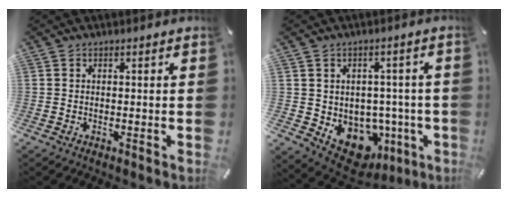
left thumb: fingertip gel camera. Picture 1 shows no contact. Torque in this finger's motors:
{"motor_torque": [0.97, 1.83, 0.45, -0.20, 0.24]}